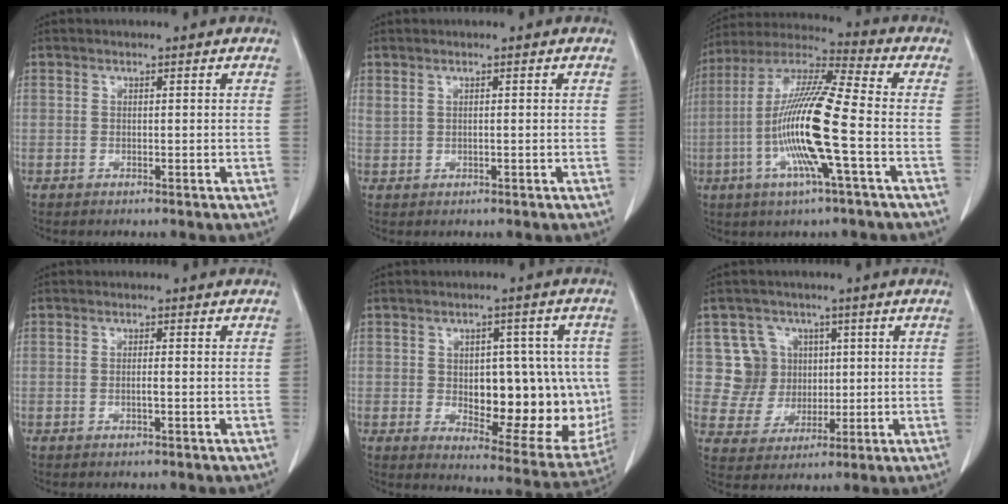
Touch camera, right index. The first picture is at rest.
{"total": 1.3, "force": [0.6, 0.5, 1.1], "torque": [-0.034, 0.010, 0.020]}
{"total": 16.0, "force": [-3.5, 0.3, 15.6], "torque": [-0.312, -0.006, -0.077]}
{"total": 1.2, "force": [-0.3, 0.1, 1.2], "torque": [-0.023, -0.001, -0.004]}
{"total": 17.6, "force": [-0.7, 8.5, 15.4], "torque": [-0.188, 0.010, 0.018]}
{"total": 7.6, "force": [2.0, 7.3, 0.3], "torque": [-0.002, 0.019, 0.043]}